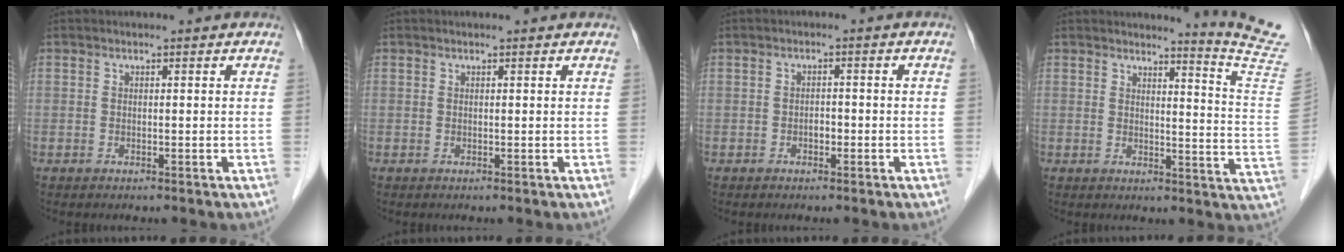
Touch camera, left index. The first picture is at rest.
{"total": 1.3, "force": [1.2, 0.3, 0.5], "torque": [-0.010, 0.014, 0.014]}
{"total": 1.3, "force": [-0.8, 0.7, 0.7], "torque": [-0.010, 0.001, -0.013]}
{"total": 10.9, "force": [10.3, -3.1, 1.4], "torque": [-0.031, -0.121, 0.109]}